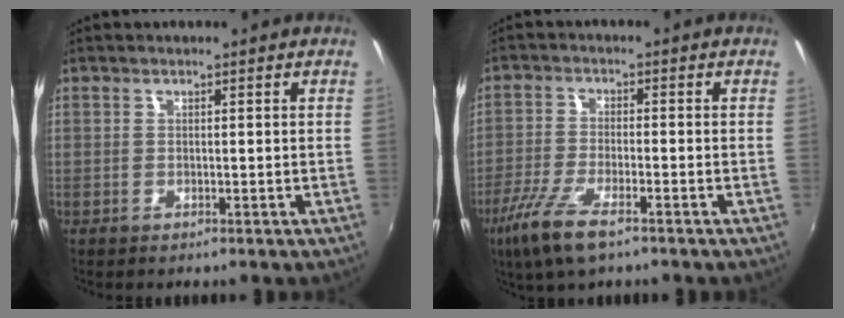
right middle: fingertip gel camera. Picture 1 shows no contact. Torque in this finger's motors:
{"motor_torque": [1.10, -1.04, 0.22, 0.14]}